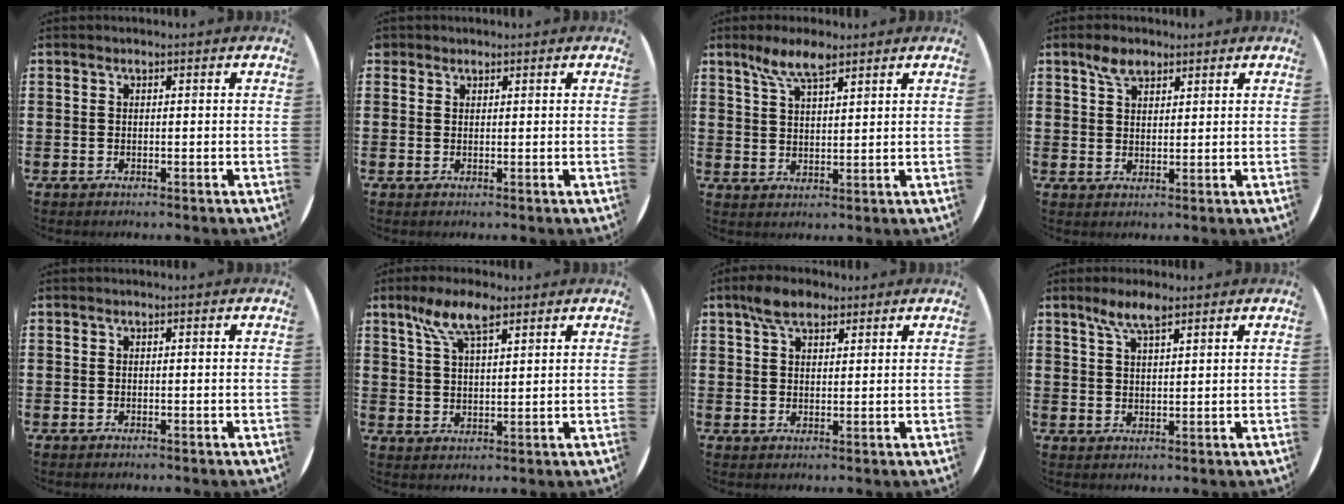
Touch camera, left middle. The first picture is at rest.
{"total": 0.9, "force": [0.8, 0.4, -0.1], "torque": [0.001, 0.003, 0.016]}
{"total": 6.0, "force": [4.4, 1.7, 3.7], "torque": [-0.083, -0.001, 0.077]}
{"total": 3.5, "force": [2.6, 1.8, 1.6], "torque": [-0.027, 0.004, 0.046]}
{"total": 0.0}
{"total": 7.4, "force": [4.8, 2.6, 5.0], "torque": [-0.102, 0.001, 0.084]}
{"total": 4.8, "force": [3.5, 2.3, 2.3], "torque": [-0.035, 0.004, 0.062]}
{"total": 4.5, "force": [3.2, 1.3, 2.9], "torque": [-0.055, 0.003, 0.055]}